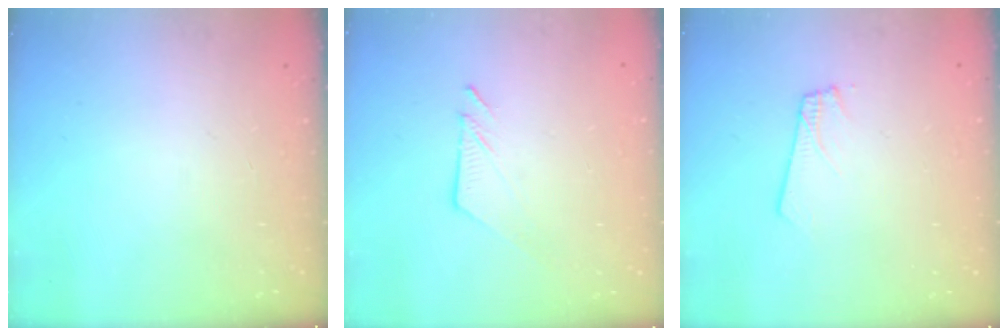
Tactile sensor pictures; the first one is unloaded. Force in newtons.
{"total": 7.0, "press": 7.0, "slide": 0.1}
{"total": 1.8, "press": 1.8, "slide": 0.1}